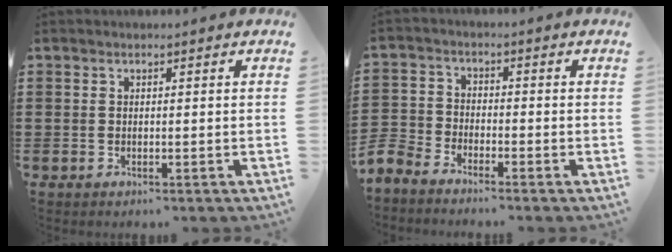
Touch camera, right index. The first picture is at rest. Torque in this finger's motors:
{"motor_torque": [-1.39, 0.75, -0.56, -0.21]}